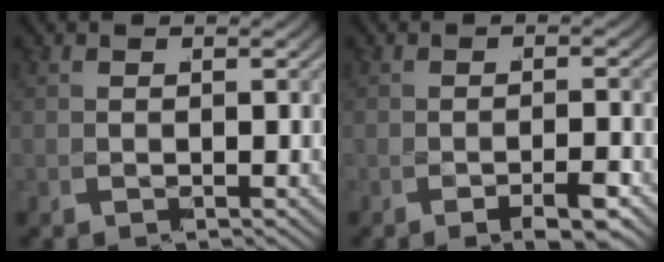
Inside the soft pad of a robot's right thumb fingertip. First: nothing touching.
{"total": 2.1, "force": [-1.6, -0.8, 1.1], "torque": [-0.026, 0.001, -0.024]}